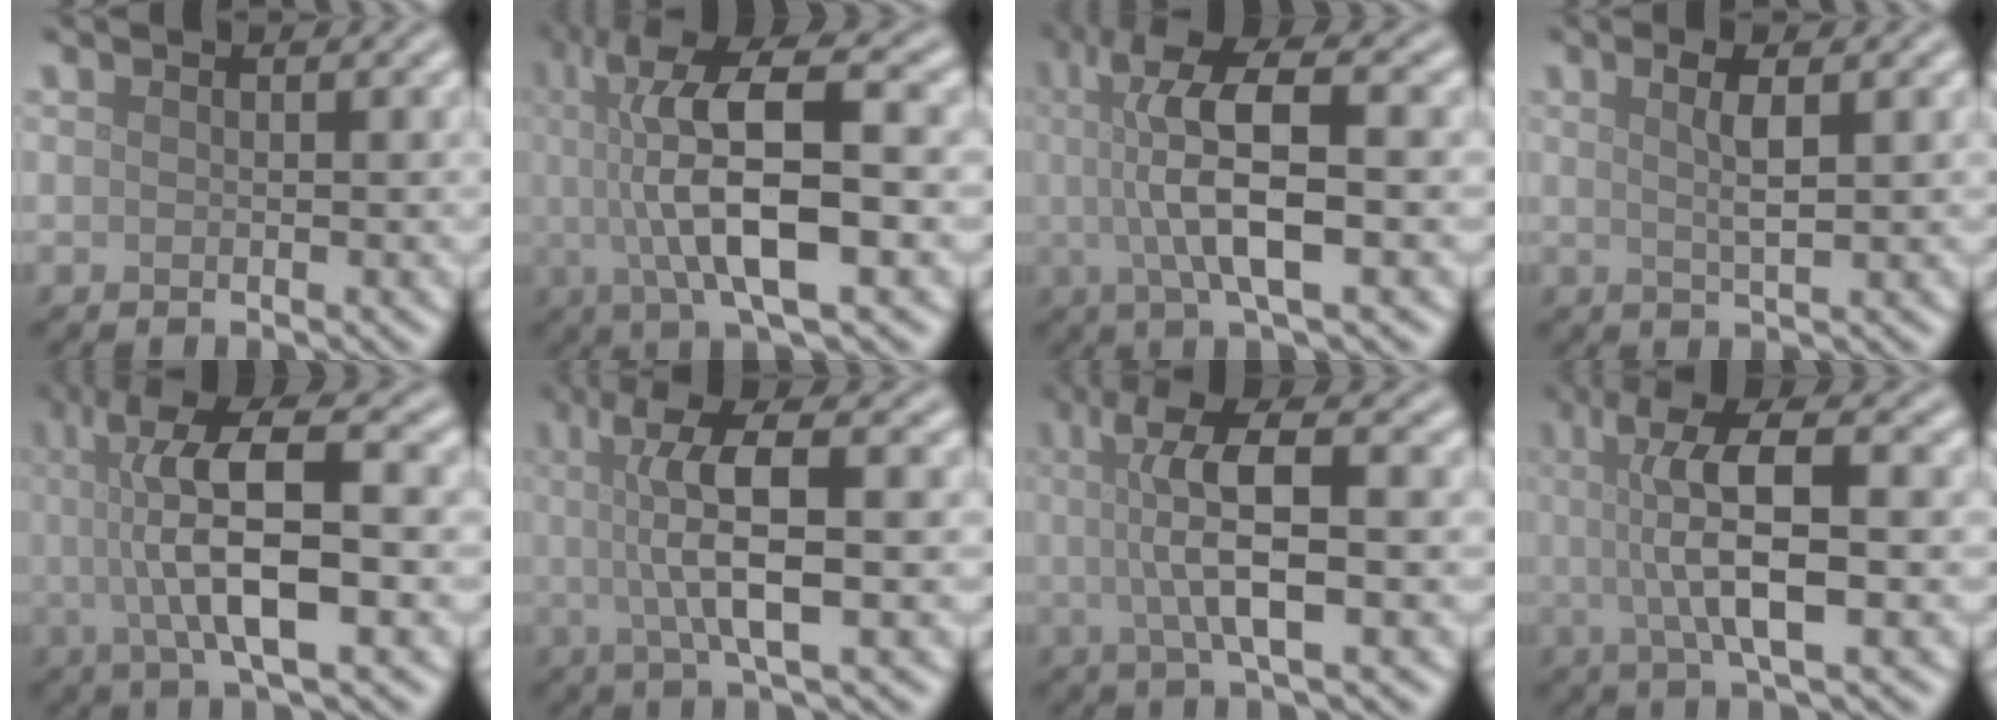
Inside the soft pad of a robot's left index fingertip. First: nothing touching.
{"total": 11.8, "force": [0.7, 3.6, 11.3], "torque": [-0.194, 0.014, 0.012]}
{"total": 9.8, "force": [0.7, 3.0, 9.3], "torque": [-0.153, 0.017, 0.006]}
{"total": 2.7, "force": [0.8, 0.6, 2.5], "torque": [-0.041, 0.003, 0.013]}
{"total": 10.8, "force": [0.6, 3.3, 10.2], "torque": [-0.168, 0.017, 0.007]}
{"total": 7.9, "force": [0.6, 2.2, 7.6], "torque": [-0.128, 0.007, 0.009]}
{"total": 7.9, "force": [0.6, 2.3, 7.5], "torque": [-0.124, 0.011, 0.005]}
{"total": 8.7, "force": [0.5, 2.6, 8.3], "torque": [-0.137, 0.009, 0.006]}